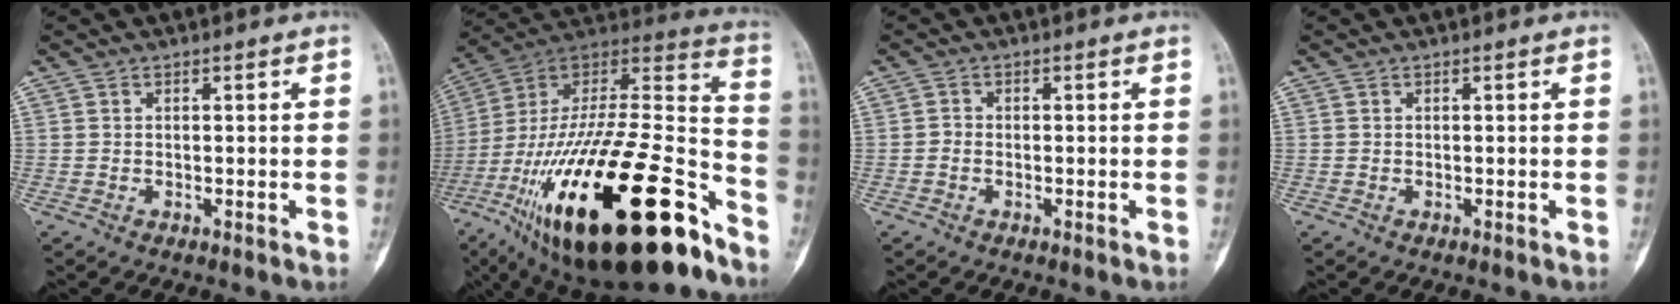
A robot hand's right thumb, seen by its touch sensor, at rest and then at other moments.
{"total": 41.4, "force": [-20.7, 14.1, 32.9], "torque": [-0.553, 0.042, -0.339]}
{"total": 1.1, "force": [-0.4, 0.9, 0.5], "torque": [-0.004, 0.004, -0.011]}
{"total": 0.0}